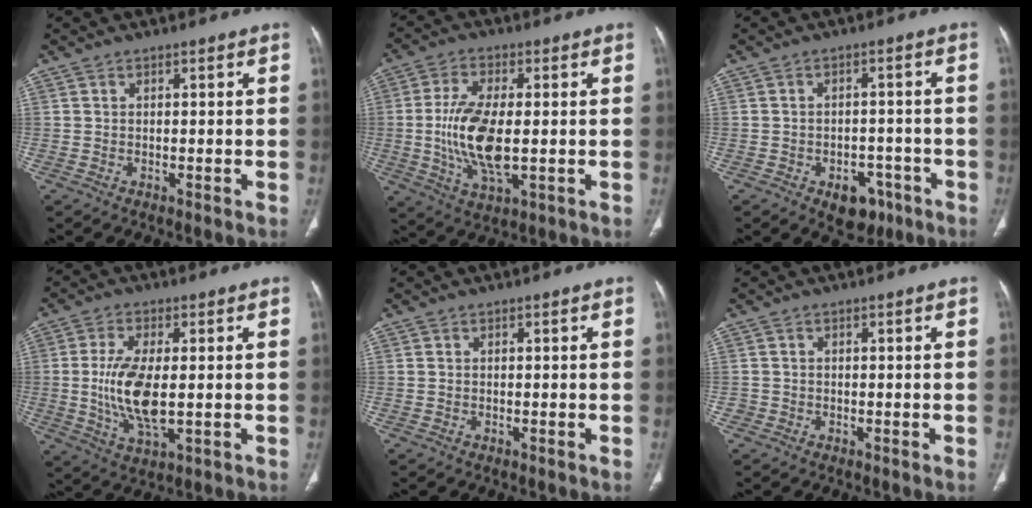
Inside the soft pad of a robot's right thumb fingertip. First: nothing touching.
{"total": 12.8, "force": [-0.7, 5.2, 11.6], "torque": [-0.238, -0.010, -0.010]}
{"total": 7.0, "force": [-3.8, 4.7, 3.5], "torque": [-0.020, 0.028, -0.046]}
{"total": 11.0, "force": [-0.3, 4.3, 10.1], "torque": [-0.211, -0.016, 0.001]}
{"total": 0.0}
{"total": 0.5, "force": [-0.2, 0.5, 0.0], "torque": [0.000, 0.004, -0.005]}